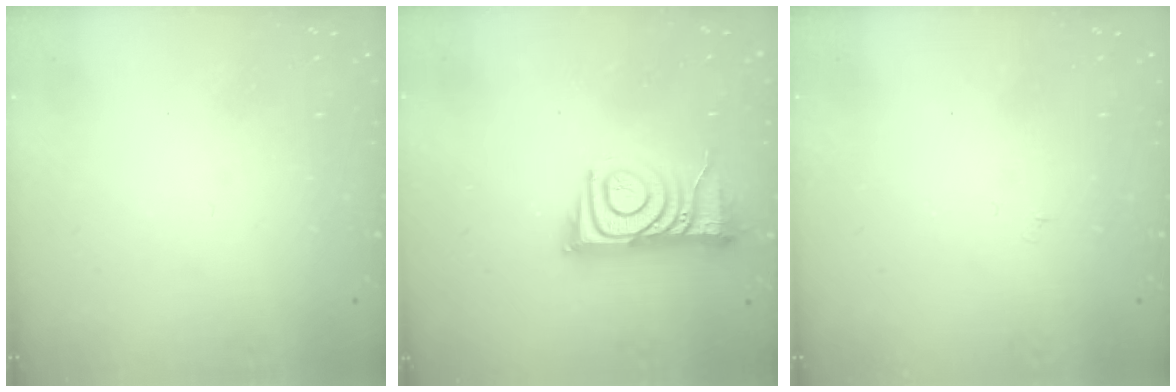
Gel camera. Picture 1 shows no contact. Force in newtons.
{"total": 10.7, "press": 10.7, "slide": 1.2}
{"total": 3.0, "press": 3.0, "slide": 0.3}